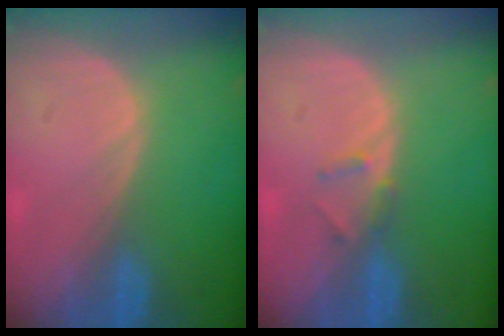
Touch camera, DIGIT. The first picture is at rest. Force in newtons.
{"total": 1.8, "press": 1.5, "slide": 0.9}